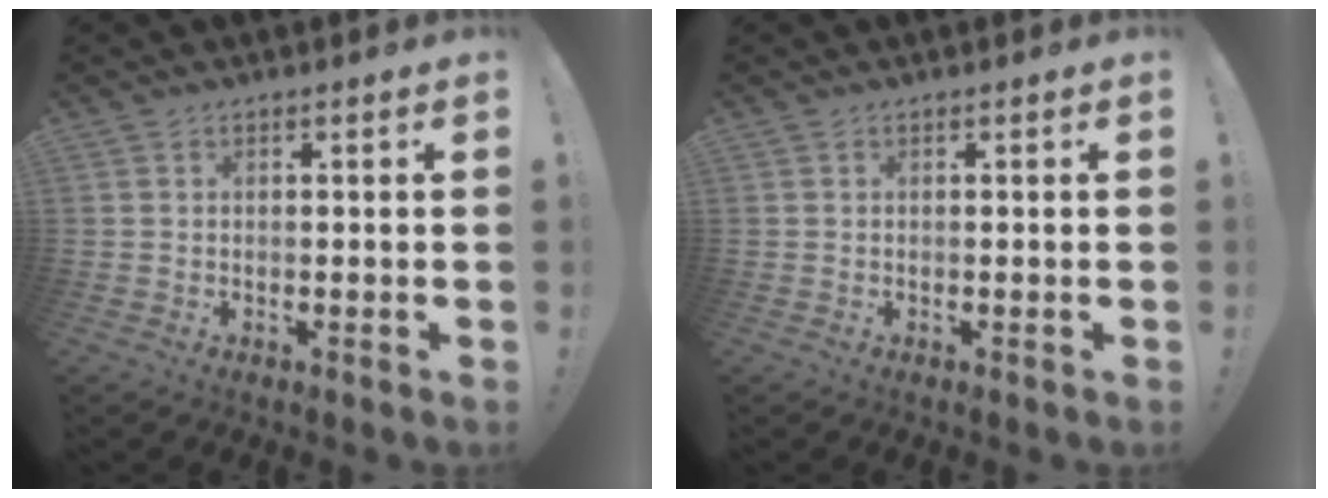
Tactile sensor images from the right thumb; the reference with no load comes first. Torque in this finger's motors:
{"motor_torque": [-0.10, -0.10, -0.07, 0.07, 0.03]}